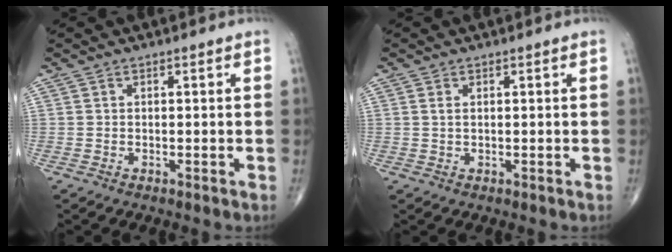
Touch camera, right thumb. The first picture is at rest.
{"total": 0.9, "force": [0.3, 0.4, 0.7], "torque": [-0.018, 0.005, 0.008]}